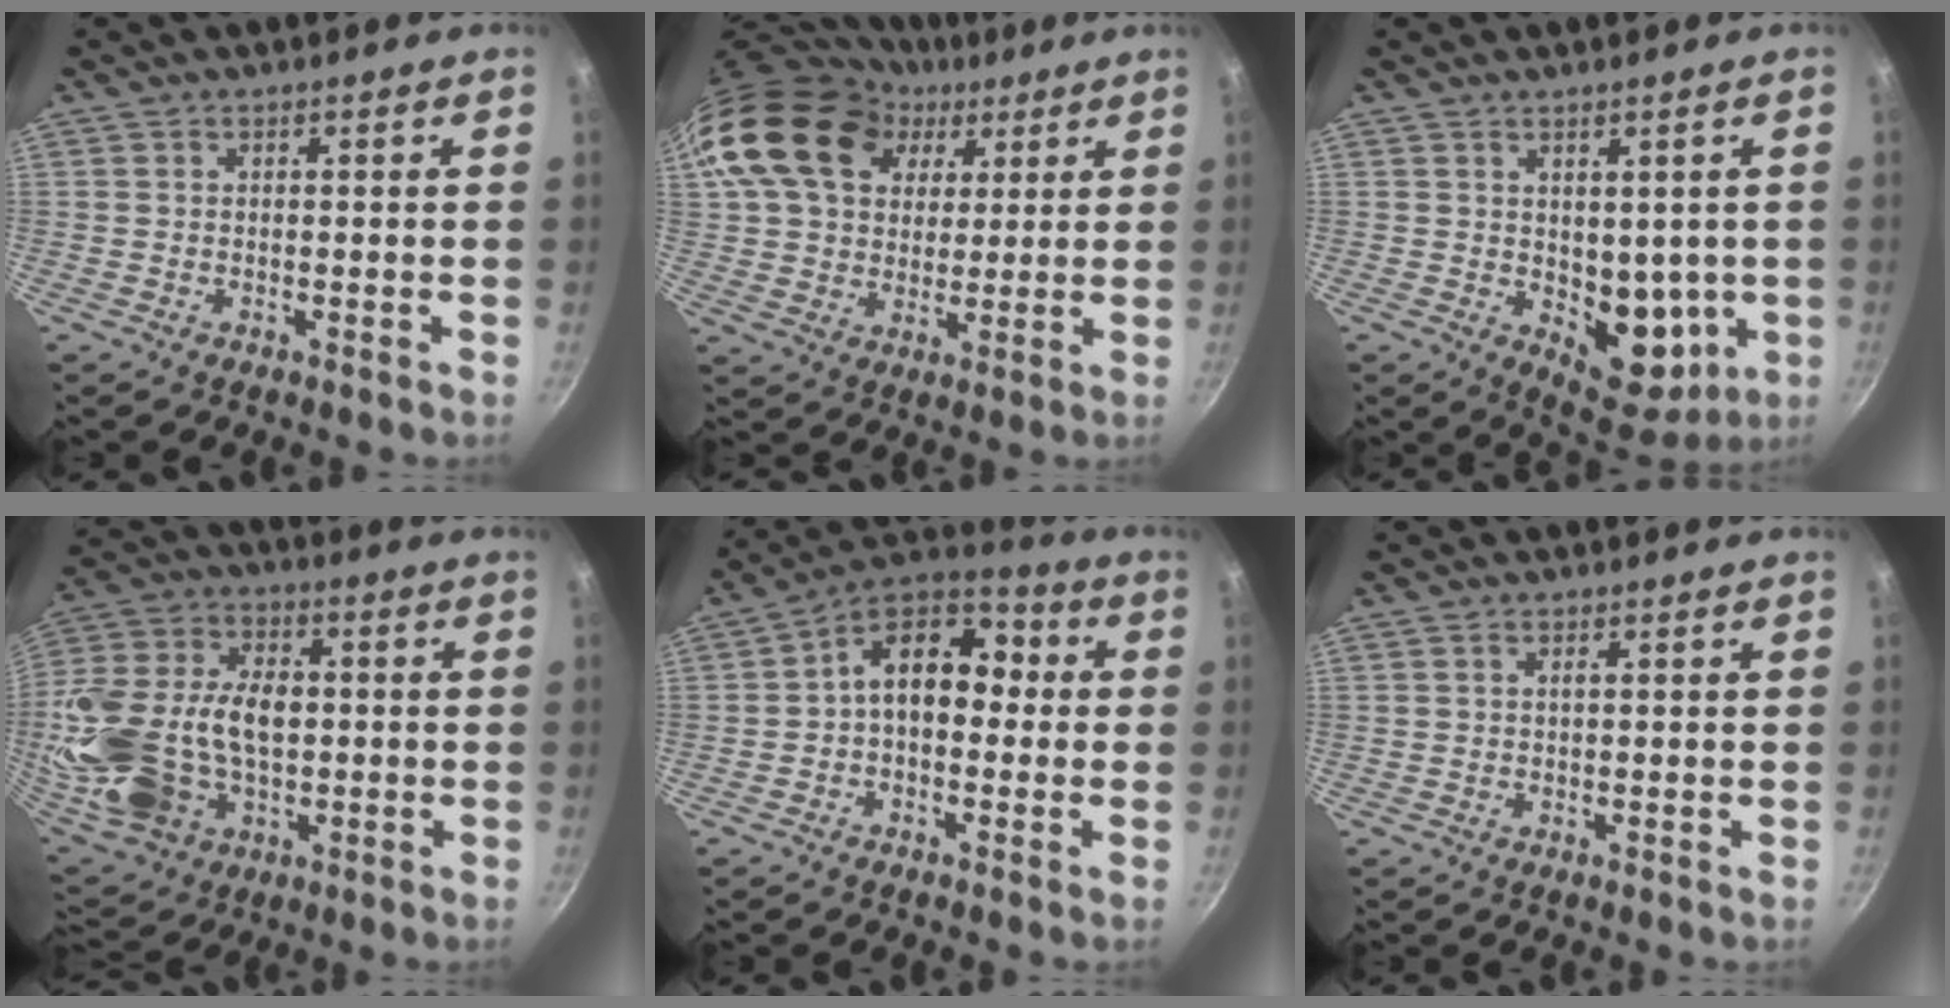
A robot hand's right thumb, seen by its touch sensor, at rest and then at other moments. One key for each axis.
{"total": 20.8, "fx": 8.7, "fy": 15.1, "fz": 11.4, "tx": -0.185, "ty": 0.005, "tz": 0.151}
{"total": 9.9, "fx": 0.0, "fy": 6.5, "fz": 7.5, "tx": -0.061, "ty": -0.026, "tz": 0.017}
{"total": 24.2, "fx": -1.5, "fy": 16.2, "fz": 17.9, "tx": -0.352, "ty": 0.025, "tz": -0.016}
{"total": 12.1, "fx": 0.4, "fy": 8.2, "fz": 8.9, "tx": -0.099, "ty": 0.044, "tz": -0.019}
{"total": 0.6, "fx": 0.2, "fy": 0.2, "fz": 0.5, "tx": -0.010, "ty": 0.002, "tz": 0.002}